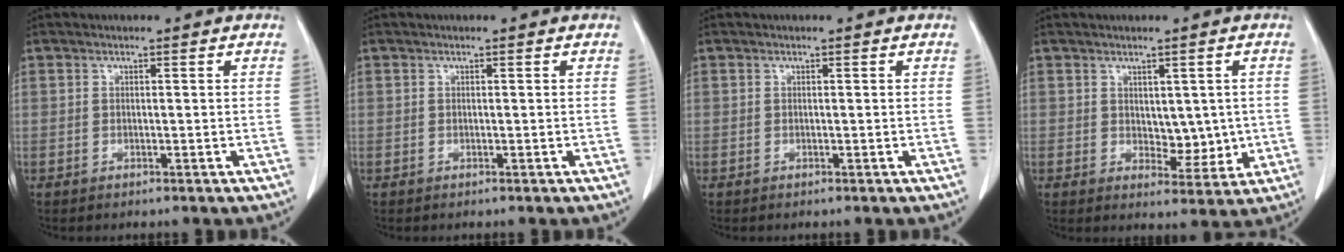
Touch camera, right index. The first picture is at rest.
{"total": 0.0}
{"total": 0.0}
{"total": 4.9, "force": [0.3, 2.9, 4.0], "torque": [-0.044, -0.006, 0.014]}